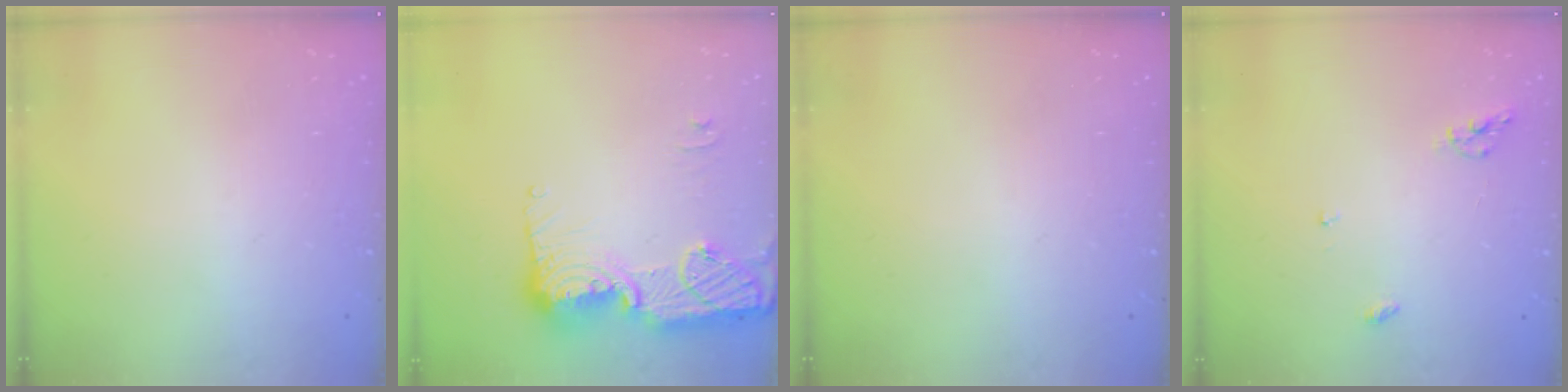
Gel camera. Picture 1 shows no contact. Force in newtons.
{"total": 16.5, "press": 16.5, "slide": 1.1}
{"total": 0.0}
{"total": 6.2, "press": 6.2, "slide": 0.1}